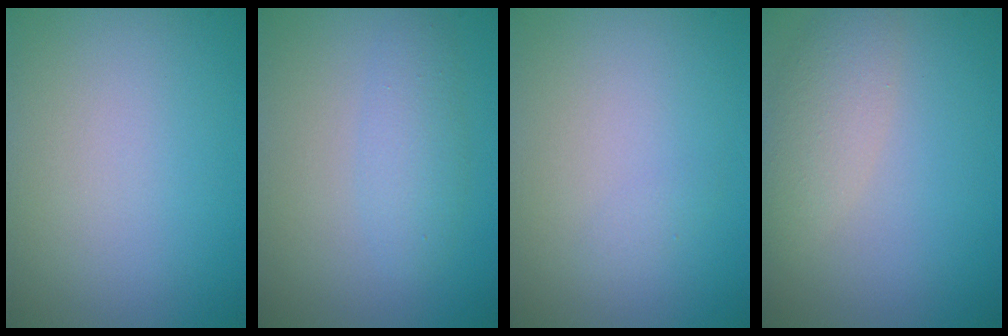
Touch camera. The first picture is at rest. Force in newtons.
{"total": 2.3, "press": 2.3, "slide": 0.0}
{"total": 0.6, "press": 0.5, "slide": 0.1}
{"total": 3.1, "press": 3.1, "slide": 0.3}